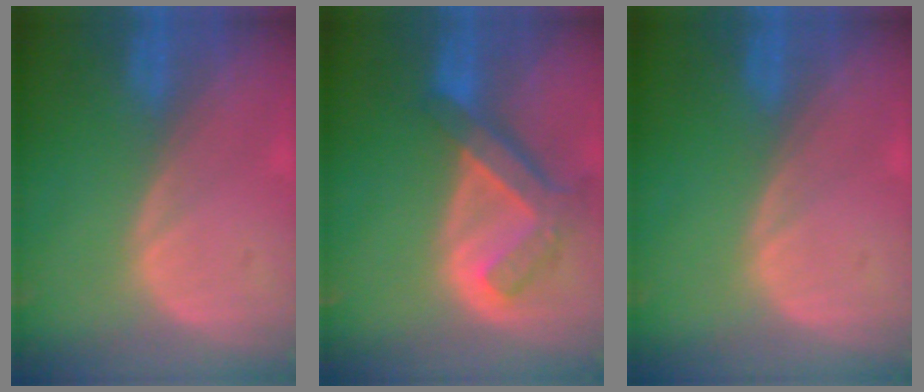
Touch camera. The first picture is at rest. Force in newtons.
{"total": 7.6, "press": 6.6, "slide": 3.7}
{"total": 0.0}